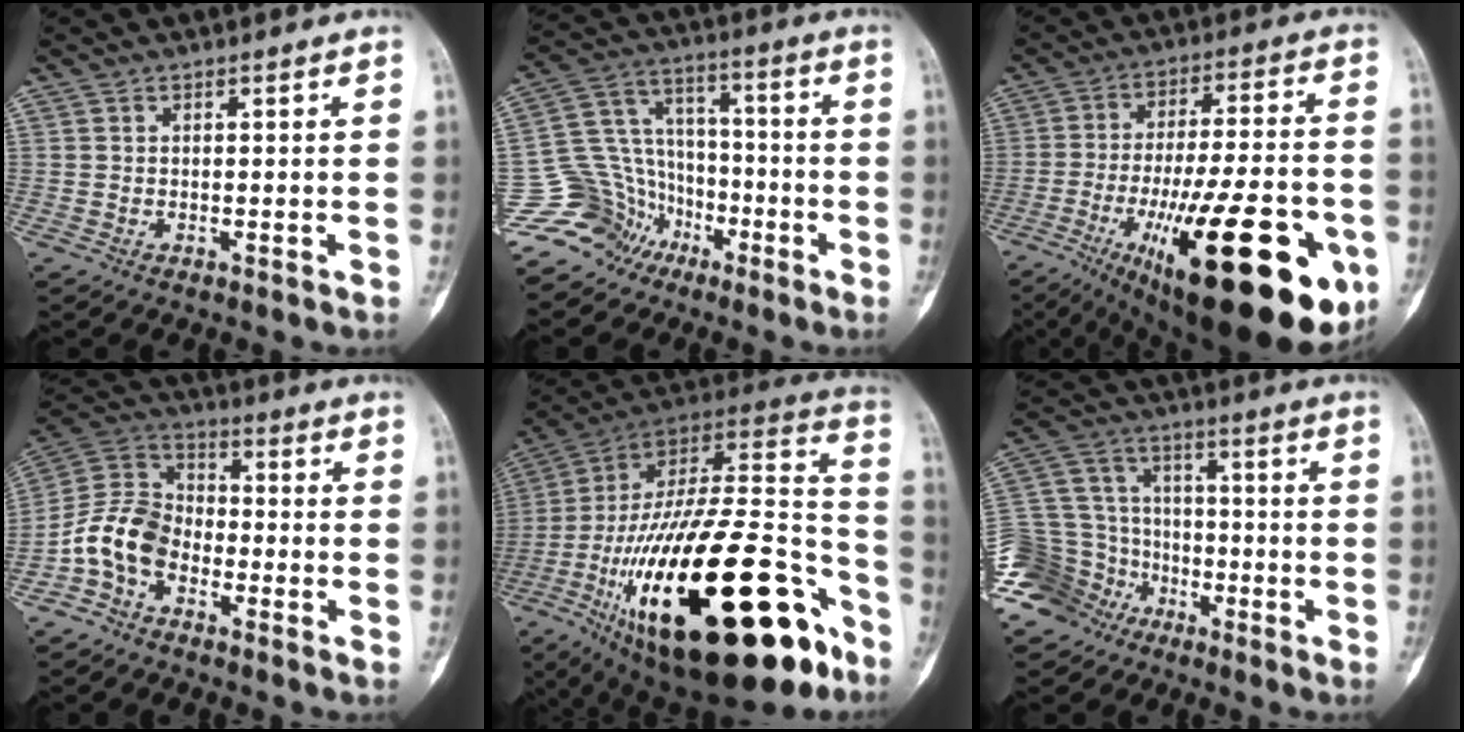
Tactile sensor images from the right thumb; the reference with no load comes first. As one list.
[{"total": 13.8, "force": [-9.1, 10.1, 2.7], "torque": [-0.036, 0.087, -0.170]}, {"total": 33.1, "force": [-12.3, 10.8, 28.8], "torque": [-0.384, 0.023, -0.171]}, {"total": 10.2, "force": [-4.4, 7.0, 5.9], "torque": [-0.111, 0.052, -0.102]}, {"total": 43.5, "force": [-18.2, 16.9, 35.7], "torque": [-0.549, 0.050, -0.293]}, {"total": 15.9, "force": [-9.6, 12.1, 3.9], "torque": [-0.081, 0.073, -0.174]}]